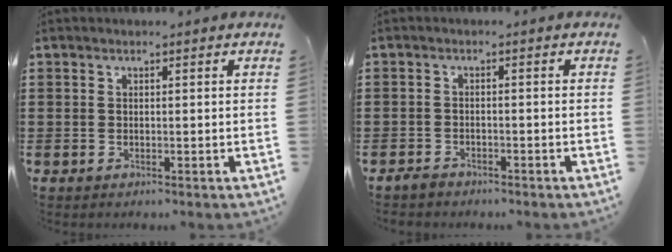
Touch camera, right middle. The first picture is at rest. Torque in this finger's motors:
{"motor_torque": [1.16, 0.98, 0.01, 0.03]}